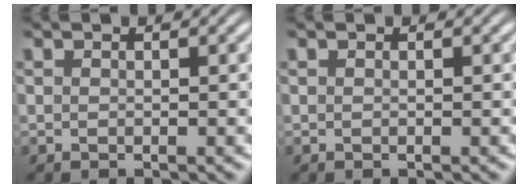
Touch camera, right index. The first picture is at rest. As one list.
[{"total": 0.0}]